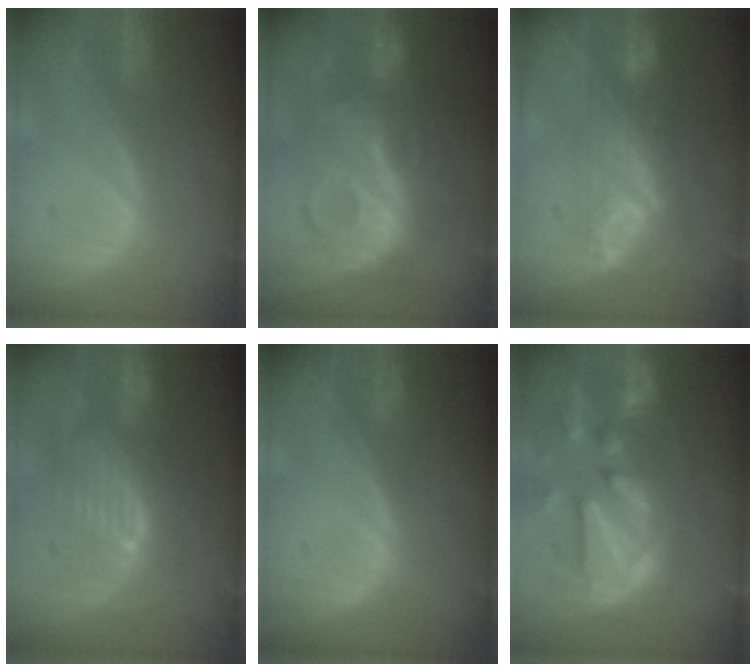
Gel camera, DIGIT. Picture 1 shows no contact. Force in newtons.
{"total": 10.6, "press": 10.6, "slide": 0.3}
{"total": 7.8, "press": 6.8, "slide": 3.8}
{"total": 8.9, "press": 8.6, "slide": 2.1}
{"total": 0.0}
{"total": 13.0, "press": 11.3, "slide": 6.4}